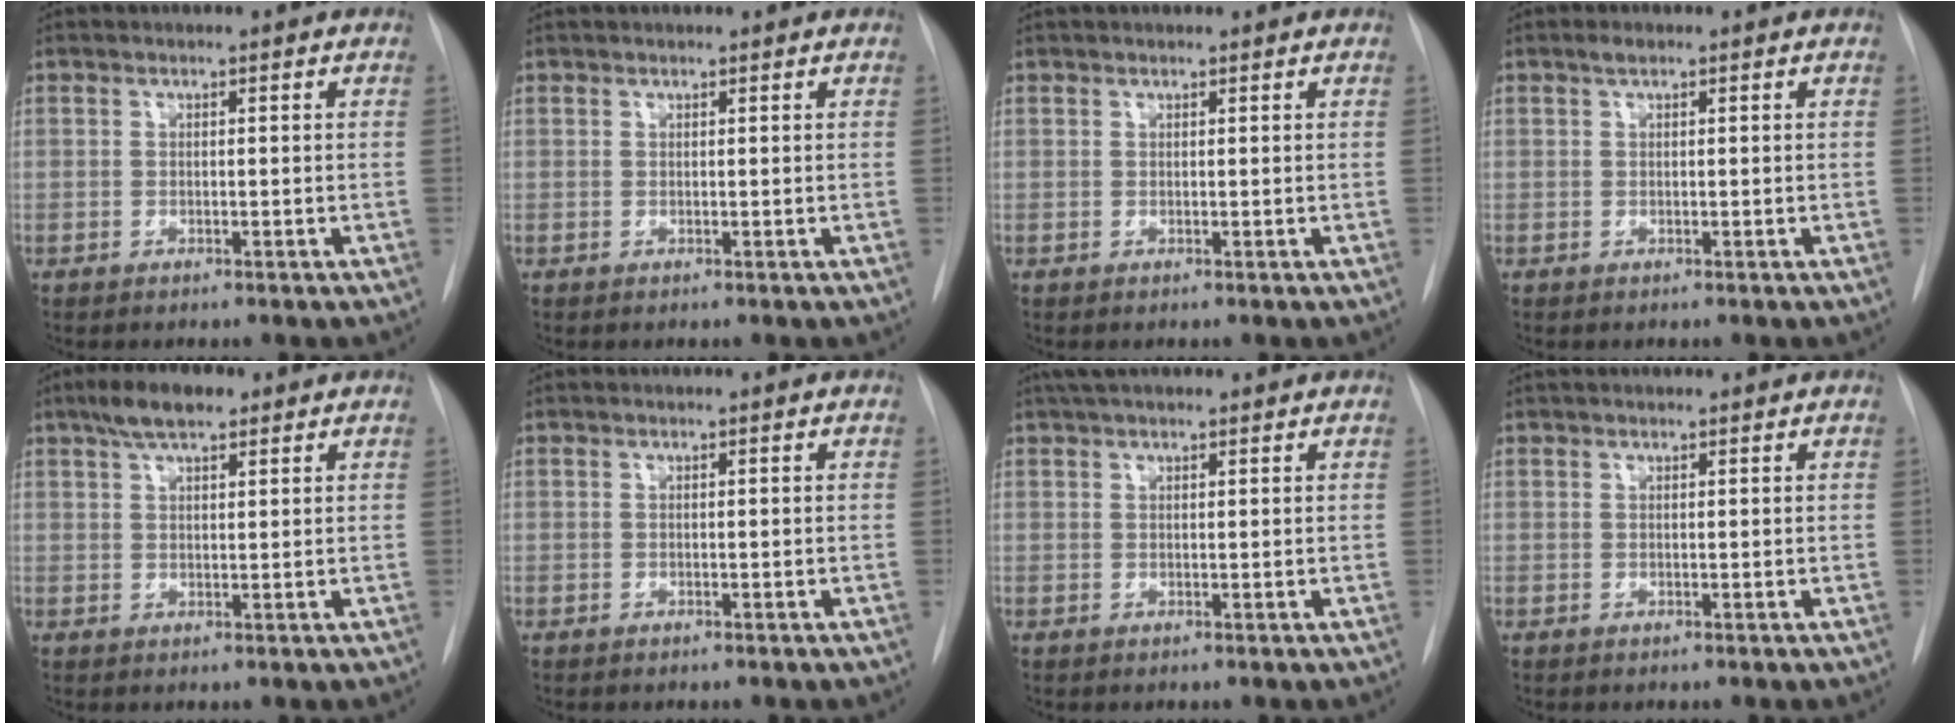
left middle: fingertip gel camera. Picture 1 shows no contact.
{"total": 1.9, "force": [1.8, 0.4, 0.6], "torque": [-0.009, 0.028, 0.029]}
{"total": 2.3, "force": [2.0, 0.5, 0.8], "torque": [-0.009, 0.031, 0.032]}
{"total": 0.9, "force": [0.6, 0.3, 0.6], "torque": [-0.011, 0.006, 0.011]}
{"total": 5.8, "force": [3.9, 1.8, 3.9], "torque": [-0.077, 0.017, 0.067]}
{"total": 0.0}
{"total": 5.4, "force": [4.4, 1.4, 2.8], "torque": [-0.045, 0.035, 0.074]}
{"total": 2.8, "force": [2.5, 0.7, 1.1], "torque": [-0.014, 0.032, 0.040]}